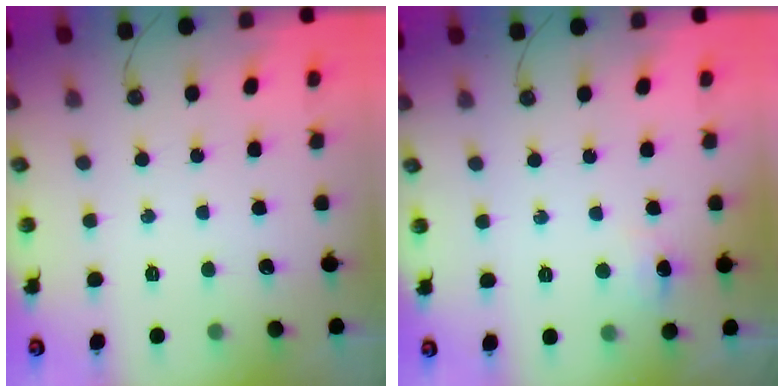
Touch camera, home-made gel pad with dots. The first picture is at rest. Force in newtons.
{"total": 5.8, "press": 2.7, "slide": 5.2}